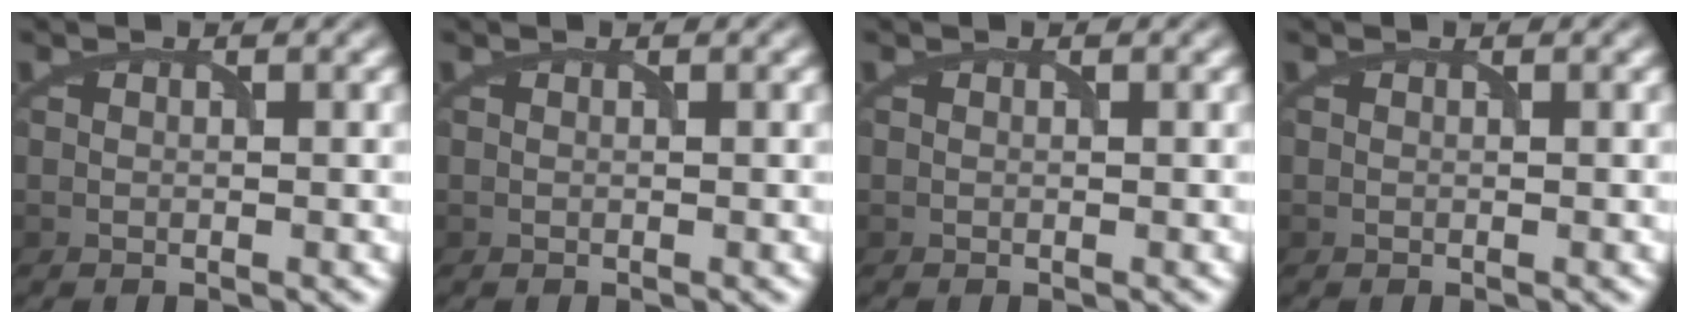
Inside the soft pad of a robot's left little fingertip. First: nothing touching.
{"total": 0.0}
{"total": 0.0}
{"total": 0.0}